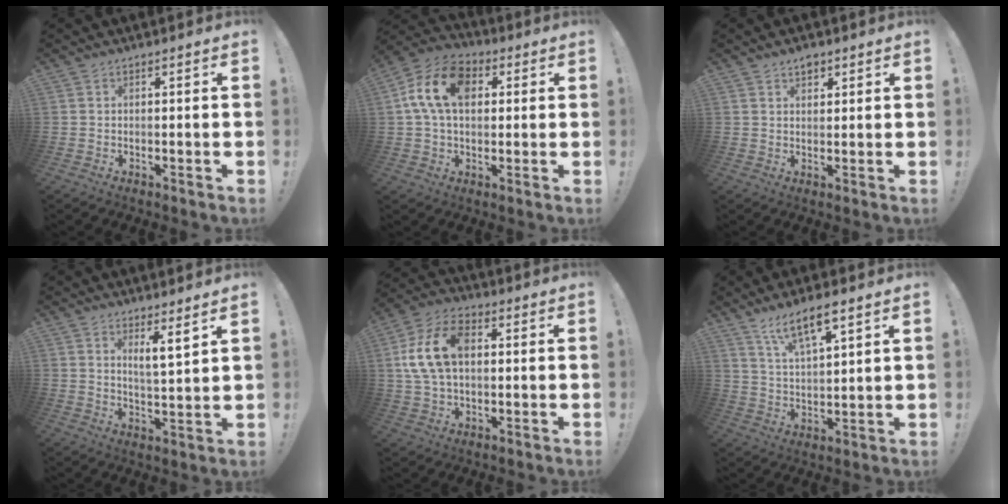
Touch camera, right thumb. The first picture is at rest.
{"total": 14.9, "force": [3.6, 10.0, 10.5], "torque": [-0.190, 0.012, 0.070]}
{"total": 2.9, "force": [2.1, 1.7, 0.9], "torque": [0.008, -0.017, 0.032]}
{"total": 6.2, "force": [4.6, 0.3, 4.1], "torque": [-0.054, -0.038, 0.073]}
{"total": 14.9, "force": [2.1, 9.8, 11.0], "torque": [-0.217, 0.012, 0.040]}
{"total": 9.7, "force": [6.9, 2.4, 6.4], "torque": [-0.104, -0.035, 0.120]}